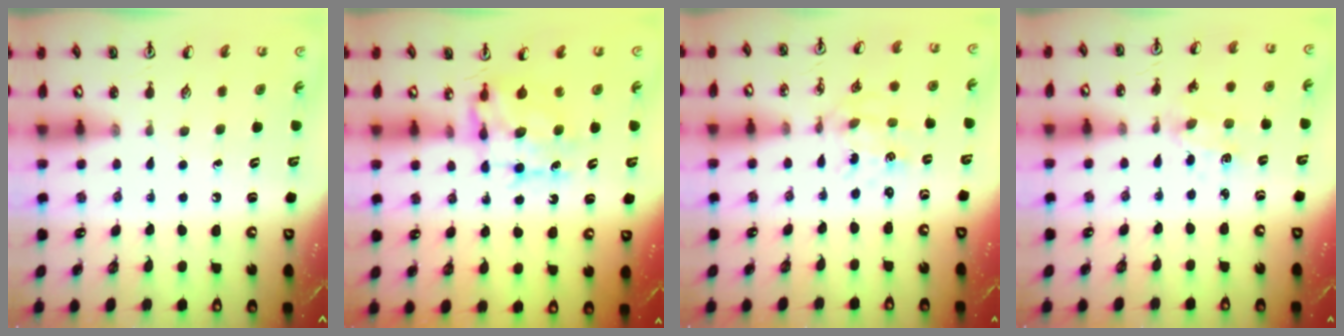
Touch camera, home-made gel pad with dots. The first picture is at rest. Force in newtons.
{"total": 8.3, "press": 8.2, "slide": 0.8}
{"total": 1.2, "press": 1.2, "slide": 0.2}
{"total": 1.5, "press": 1.4, "slide": 0.5}